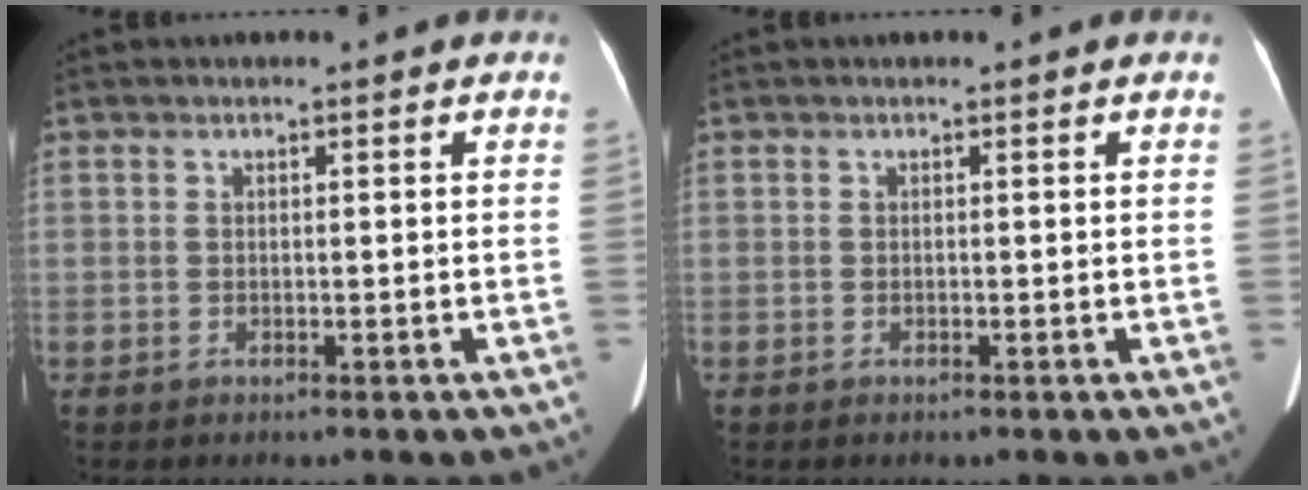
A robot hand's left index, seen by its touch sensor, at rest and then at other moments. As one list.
[{"total": 0.0}]